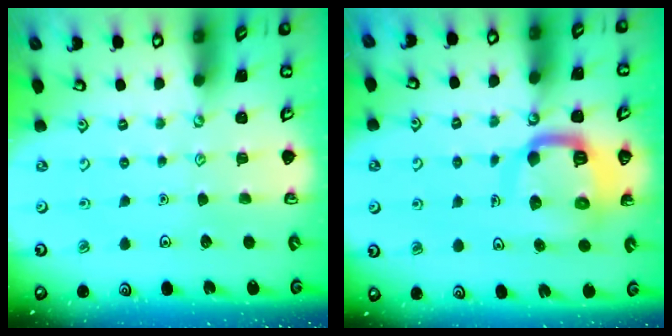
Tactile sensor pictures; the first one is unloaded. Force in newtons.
{"total": 12.1, "press": 12.0, "slide": 1.2}